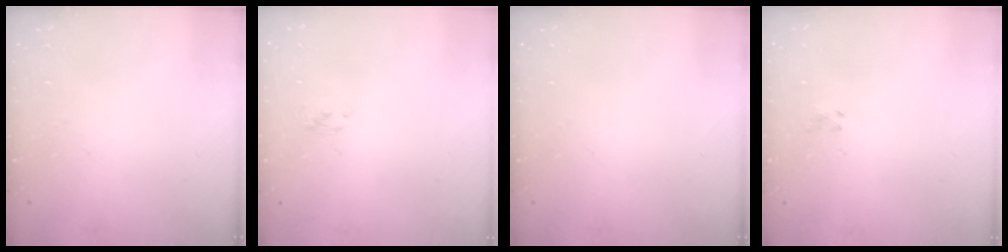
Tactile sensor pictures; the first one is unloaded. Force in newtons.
{"total": 1.8, "press": 1.6, "slide": 0.8}
{"total": 0.0}
{"total": 2.9, "press": 2.7, "slide": 1.1}